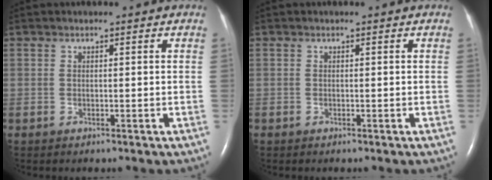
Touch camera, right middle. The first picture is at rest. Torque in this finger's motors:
{"motor_torque": [-0.17, 0.18, 0.01, 0.01]}